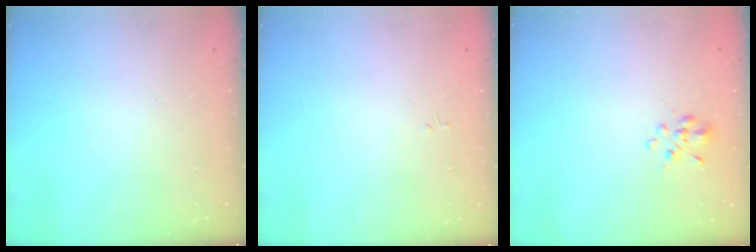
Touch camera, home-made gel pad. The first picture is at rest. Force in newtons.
{"total": 0.0}
{"total": 2.8, "press": 2.6, "slide": 1.2}